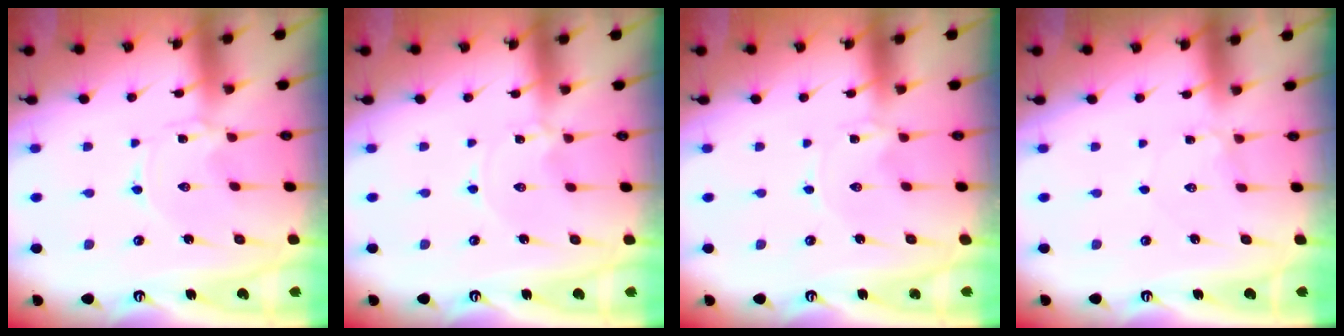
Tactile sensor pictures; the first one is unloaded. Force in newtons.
{"total": 0.0}
{"total": 0.0}
{"total": 2.7, "press": 2.7, "slide": 0.2}